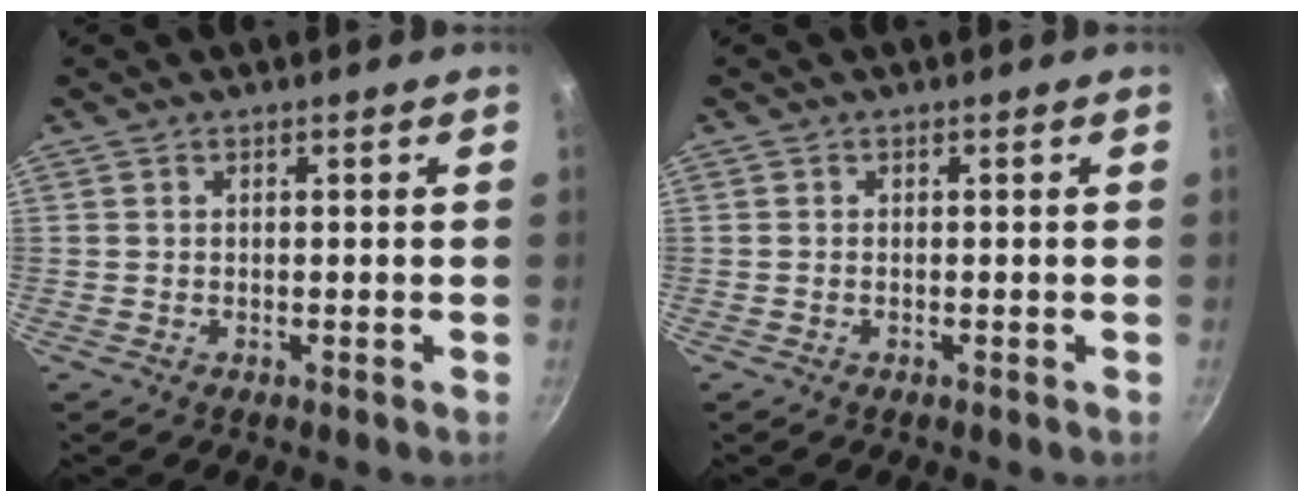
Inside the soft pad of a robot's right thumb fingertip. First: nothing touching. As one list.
[{"total": 0.0}]